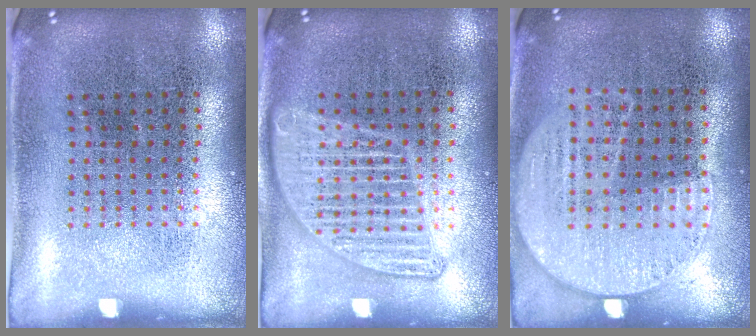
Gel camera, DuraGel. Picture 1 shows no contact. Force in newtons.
{"total": 1.6, "press": 1.6, "slide": 0.1}
{"total": 1.2, "press": 1.0, "slide": 0.6}